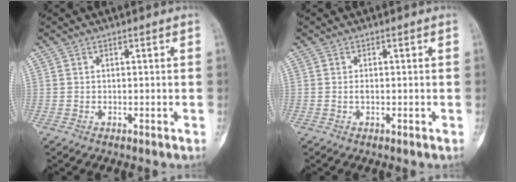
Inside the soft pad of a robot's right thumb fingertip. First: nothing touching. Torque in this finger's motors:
{"motor_torque": [0.04, 0.34, 0.26, -0.13, 0.15]}